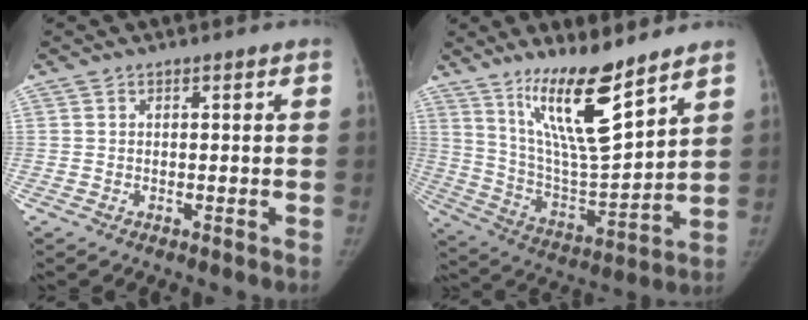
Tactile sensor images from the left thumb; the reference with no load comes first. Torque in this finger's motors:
{"motor_torque": [0.28, 0.12, 1.67, -1.10, 0.41]}